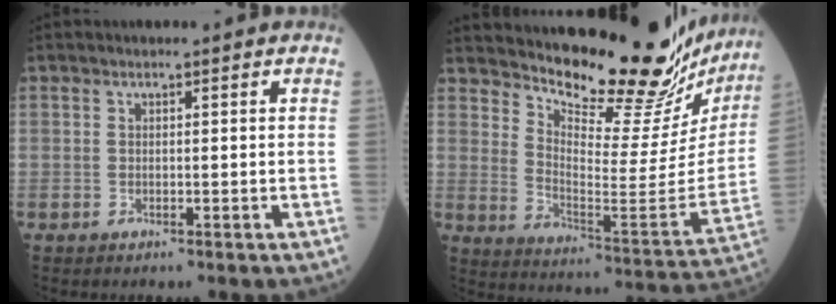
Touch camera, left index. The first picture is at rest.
{"total": 23.4, "force": [21.6, 4.0, 8.0], "torque": [-0.124, -0.096, 0.284]}